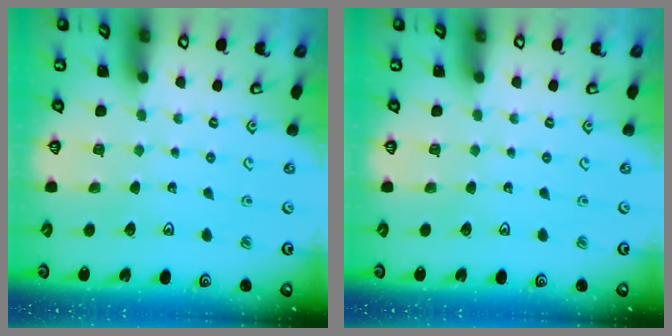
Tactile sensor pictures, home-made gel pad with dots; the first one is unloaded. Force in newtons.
{"total": 0.0}